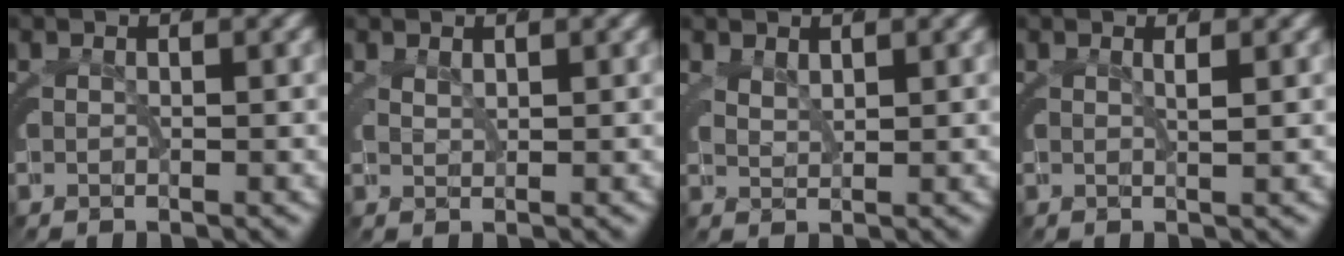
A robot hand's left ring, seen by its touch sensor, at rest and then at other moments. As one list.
[{"total": 0.6, "force": [0.5, 0.1, -0.2], "torque": [0.003, -0.001, 0.010]}, {"total": 1.1, "force": [0.8, 0.7, 0.0], "torque": [-0.006, -0.004, 0.015]}, {"total": 0.9, "force": [0.3, -0.7, 0.3], "torque": [0.003, -0.003, 0.009]}]